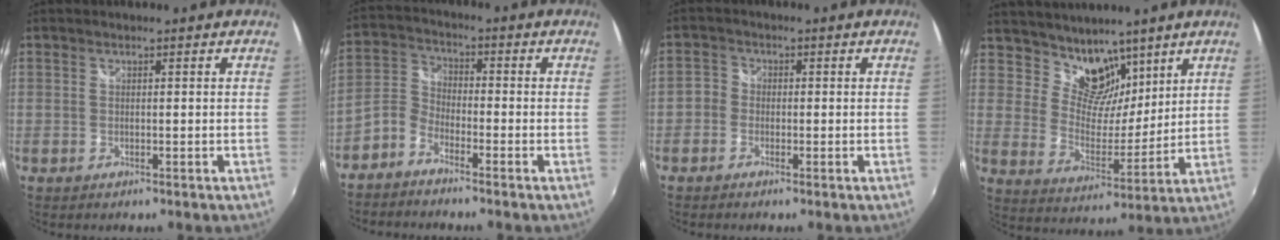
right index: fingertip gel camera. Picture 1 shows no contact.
{"total": 4.6, "force": [-3.1, 2.6, 2.3], "torque": [-0.057, 0.017, -0.072]}
{"total": 2.9, "force": [-1.5, 2.4, 0.6], "torque": [-0.010, 0.003, -0.036]}
{"total": 10.3, "force": [7.7, 6.1, 3.3], "torque": [-0.050, -0.001, 0.140]}